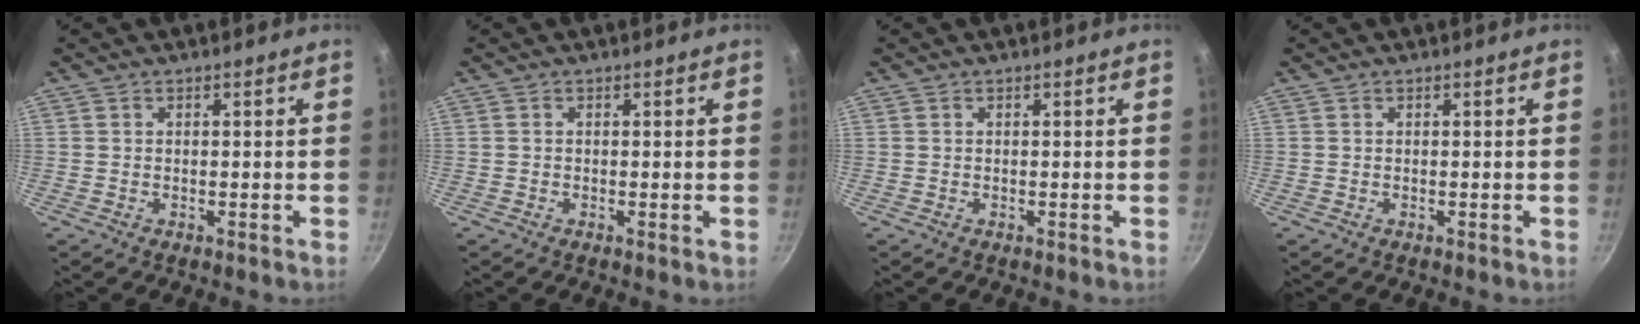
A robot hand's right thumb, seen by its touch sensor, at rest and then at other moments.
{"total": 0.0}
{"total": 0.0}
{"total": 0.0}